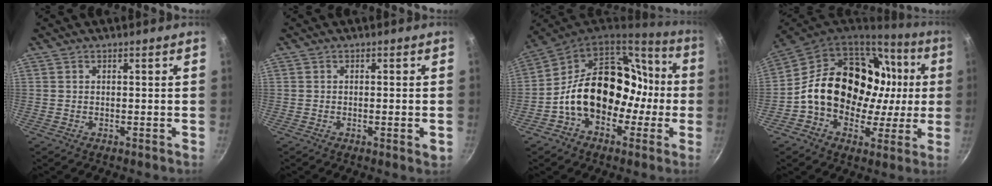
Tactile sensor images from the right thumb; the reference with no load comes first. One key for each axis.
{"total": 1.9, "fx": -0.5, "fy": 0.4, "fz": 1.7, "tx": -0.028, "ty": -0.002, "tz": -0.009}
{"total": 21.6, "fx": -2.9, "fy": 16.1, "fz": 14.1, "tx": -0.172, "ty": 0.073, "tz": -0.045}
{"total": 25.3, "fx": 2.9, "fy": 18.9, "fz": 16.5, "tx": -0.239, "ty": 0.040, "tz": 0.052}